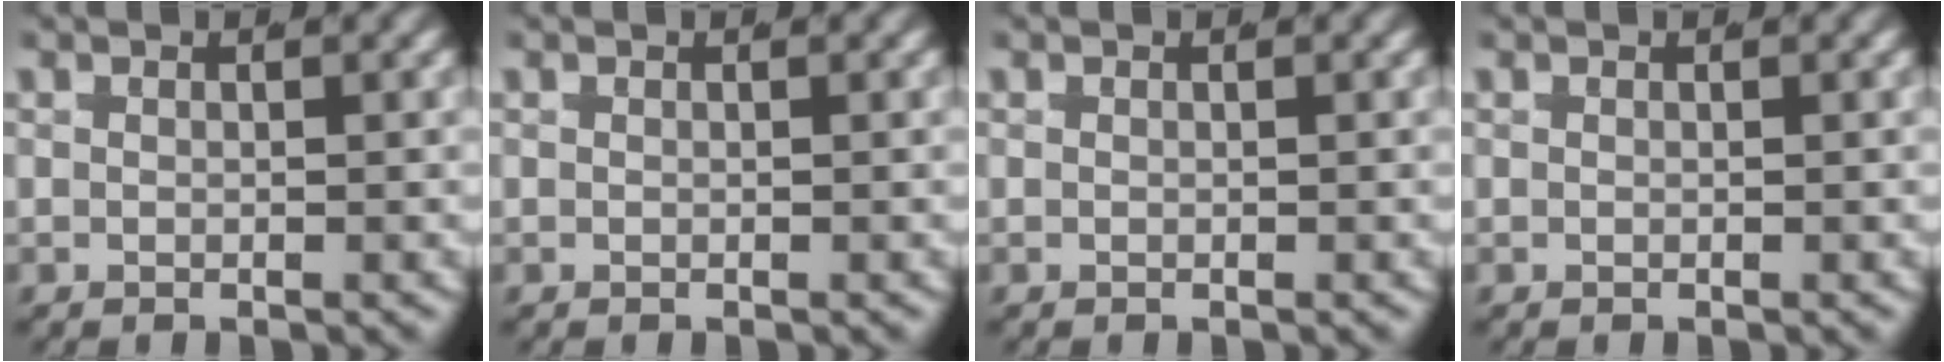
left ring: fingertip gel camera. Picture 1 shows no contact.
{"total": 0.0}
{"total": 0.0}
{"total": 0.0}